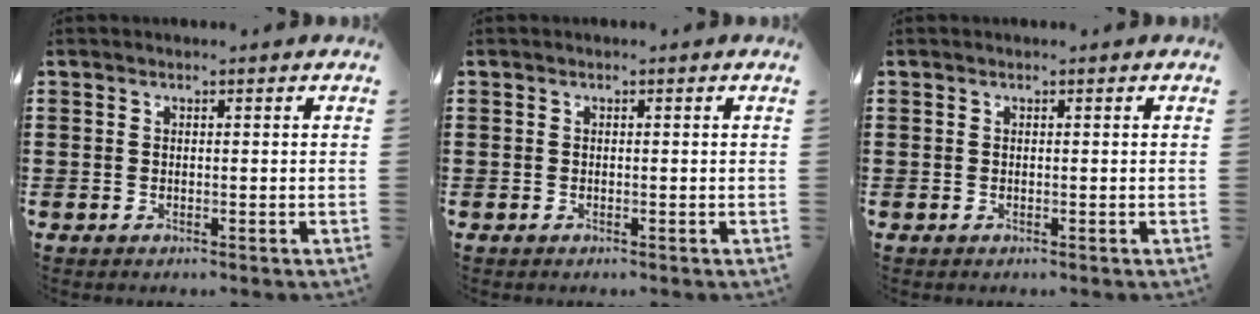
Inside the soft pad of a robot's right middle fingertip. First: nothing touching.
{"total": 0.0}
{"total": 0.0}